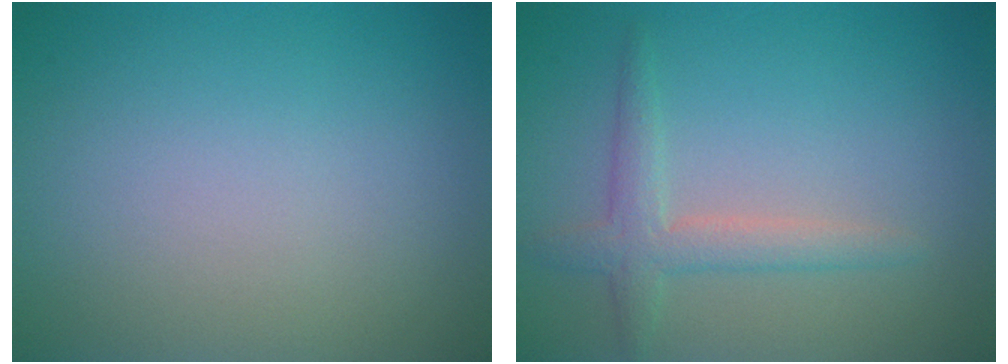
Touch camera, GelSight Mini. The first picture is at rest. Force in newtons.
{"total": 2.5, "press": 2.5, "slide": 0.1}